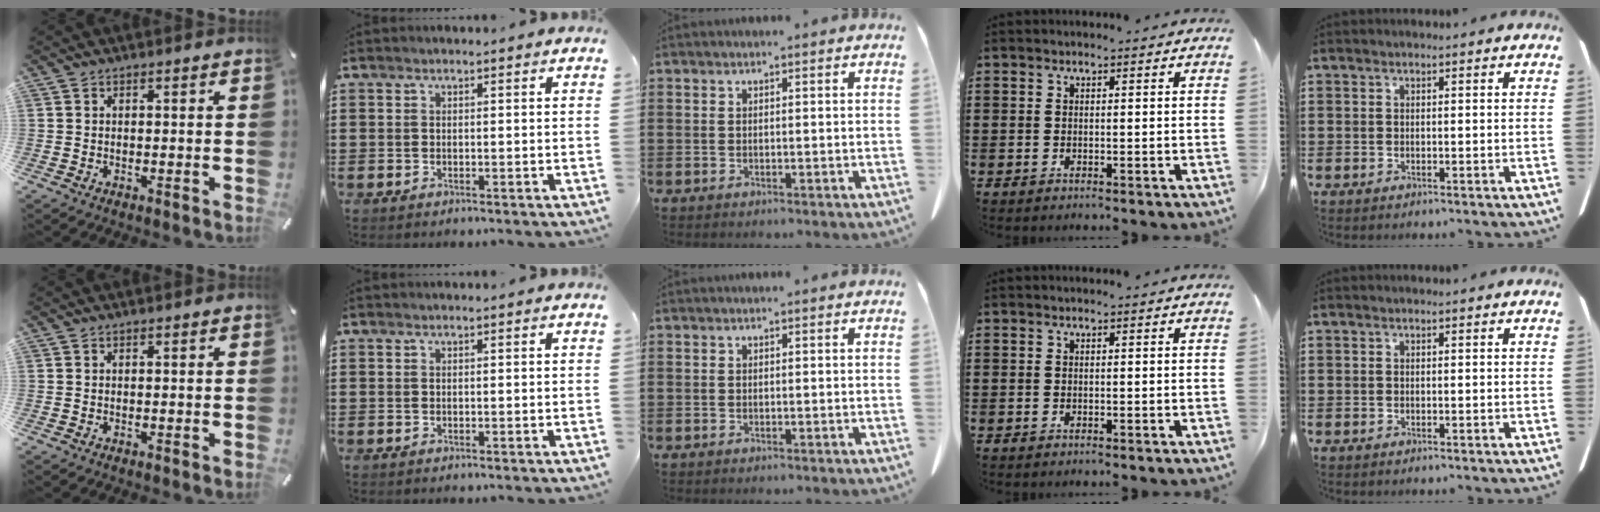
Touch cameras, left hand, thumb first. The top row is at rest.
{}